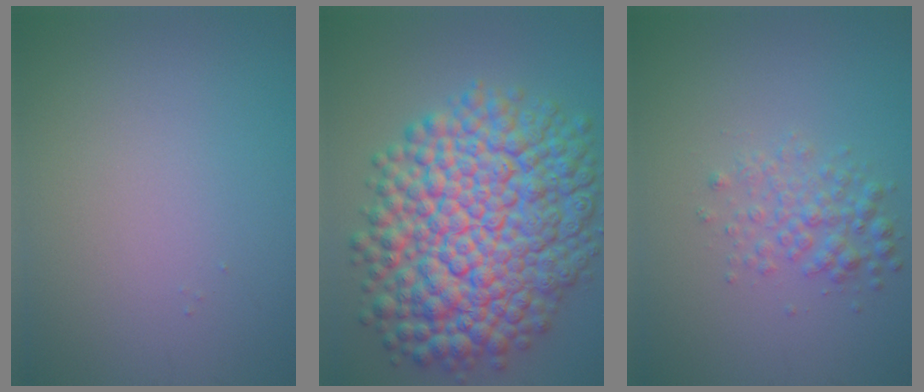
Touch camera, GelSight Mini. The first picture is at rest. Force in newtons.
{"total": 14.3, "press": 14.3, "slide": 0.3}
{"total": 2.5, "press": 2.5, "slide": 0.0}